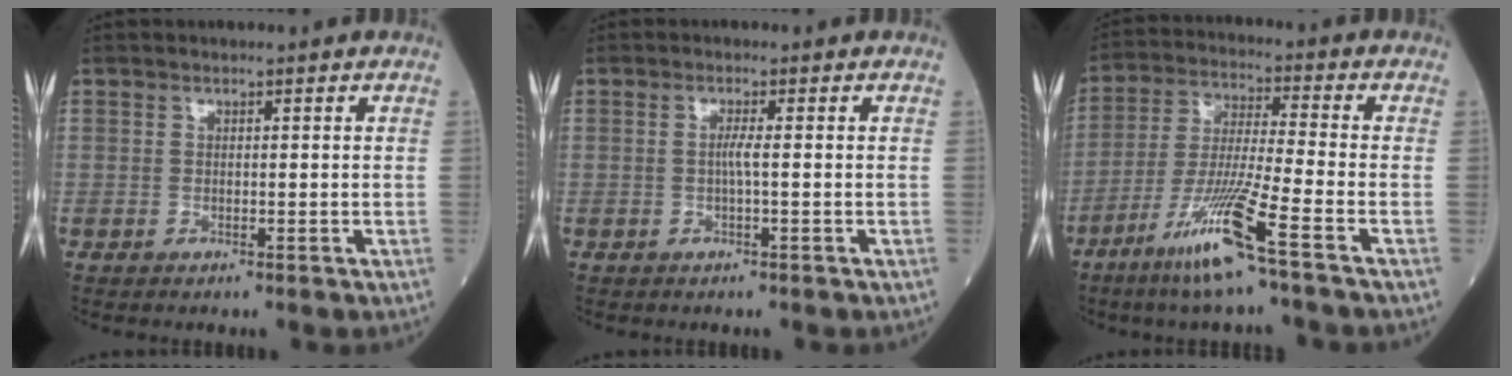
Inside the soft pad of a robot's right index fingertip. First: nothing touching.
{"total": 1.6, "force": [-0.1, -0.2, 1.6], "torque": [-0.034, -0.001, -0.004]}
{"total": 11.8, "force": [-6.8, -1.2, 9.5], "torque": [-0.190, -0.031, -0.134]}